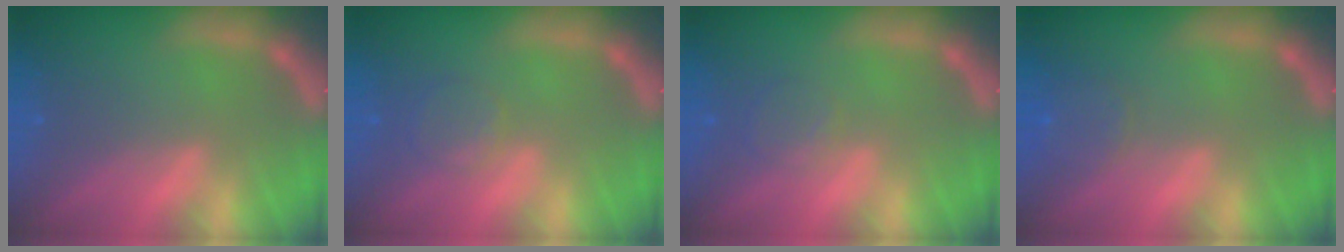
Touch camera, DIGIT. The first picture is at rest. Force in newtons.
{"total": 2.4}
{"total": 2.0}
{"total": 2.4}